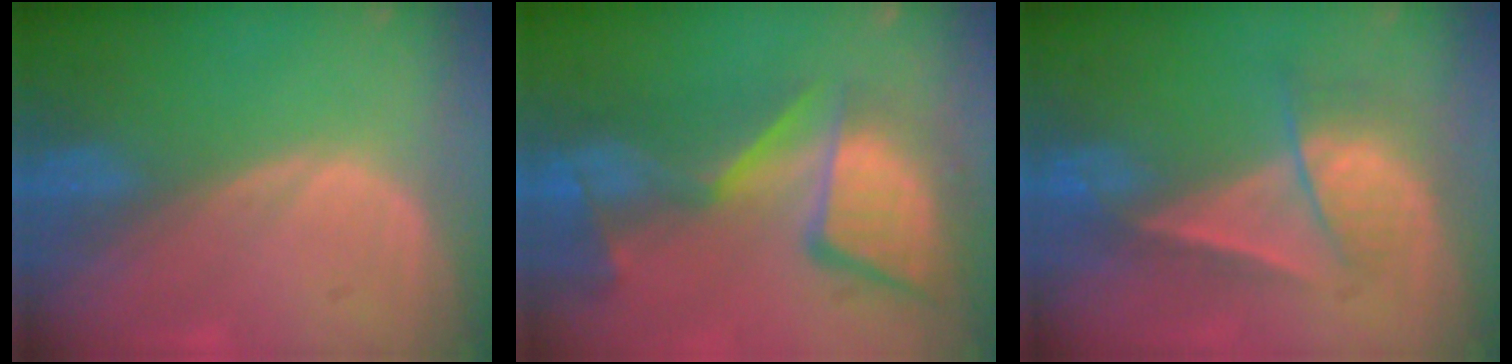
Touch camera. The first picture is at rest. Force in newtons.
{"total": 13.4, "press": 11.3, "slide": 7.3}
{"total": 7.1, "press": 6.1, "slide": 3.6}